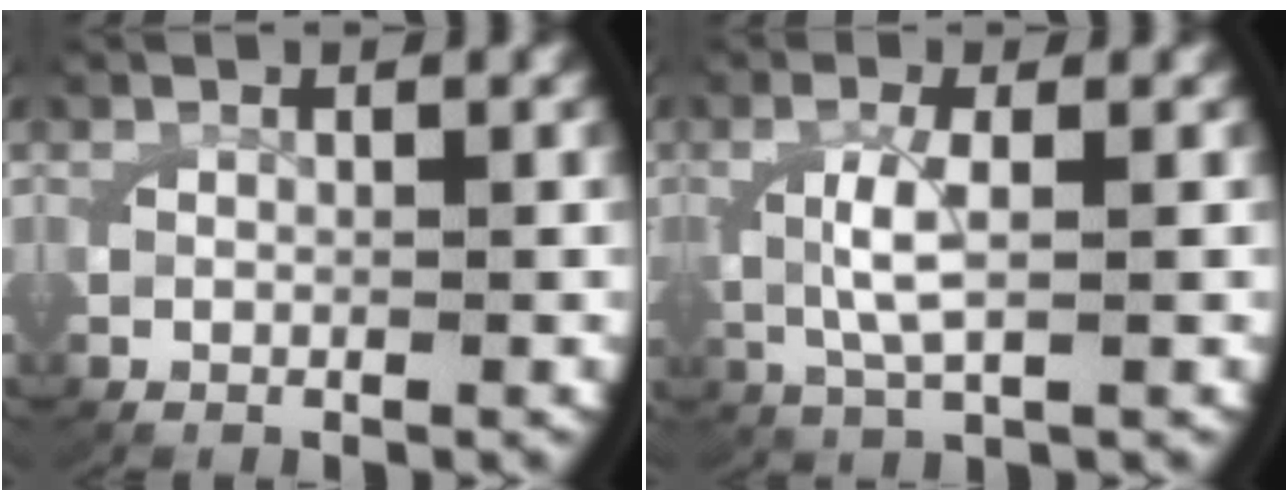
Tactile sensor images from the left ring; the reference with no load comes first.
{"total": 3.2, "force": [0.3, 1.1, 3.0], "torque": [-0.075, -0.007, 0.010]}